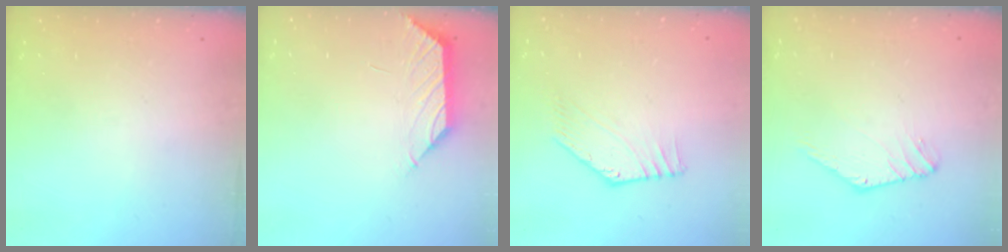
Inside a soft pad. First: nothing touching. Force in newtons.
{"total": 1.2, "press": 1.1, "slide": 0.6}
{"total": 2.9, "press": 2.9, "slide": 0.2}
{"total": 1.4, "press": 1.4, "slide": 0.1}